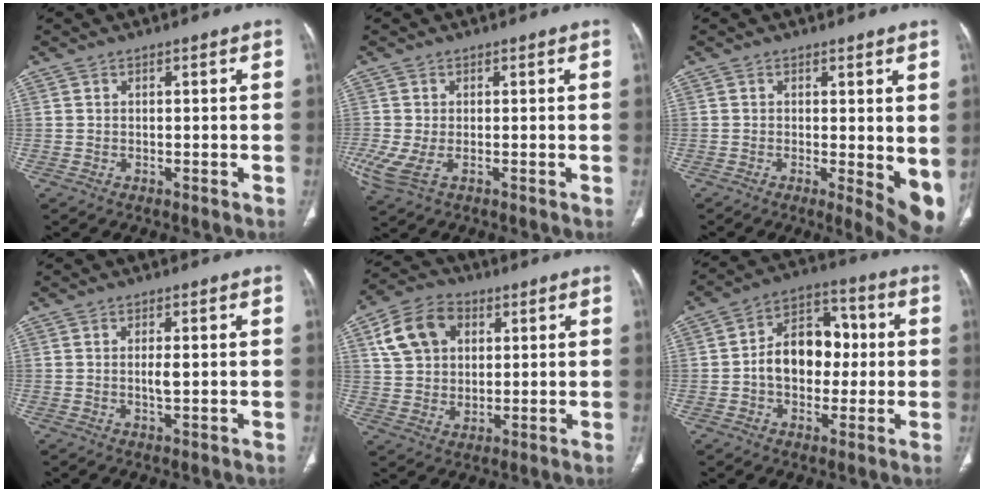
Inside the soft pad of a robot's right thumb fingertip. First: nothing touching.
{"total": 4.8, "force": [-1.3, 2.3, 4.1], "torque": [-0.112, -0.014, -0.021]}
{"total": 7.7, "force": [-0.1, 2.7, 7.2], "torque": [-0.088, -0.017, 0.002]}
{"total": 2.5, "force": [0.1, 0.7, 2.4], "torque": [-0.046, -0.002, 0.004]}
{"total": 12.1, "force": [4.2, 8.9, 7.0], "torque": [-0.107, 0.002, 0.075]}
{"total": 13.6, "force": [-0.1, 9.6, 9.6], "torque": [-0.113, 0.035, -0.008]}